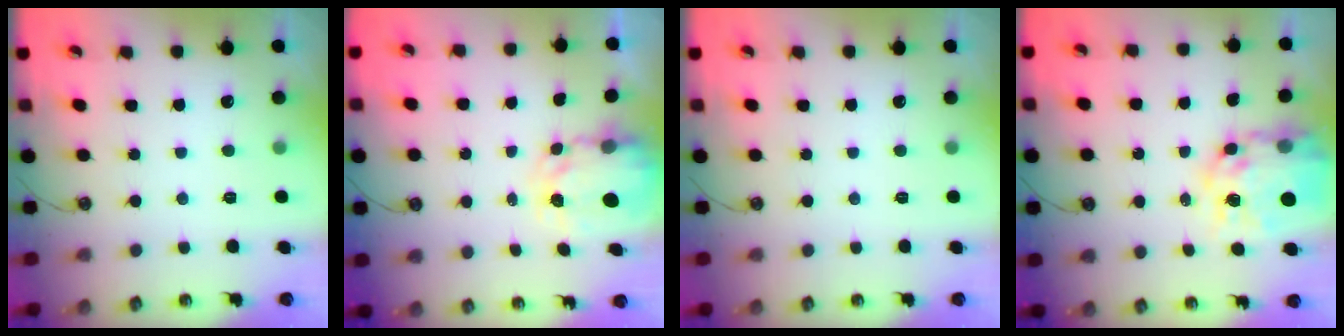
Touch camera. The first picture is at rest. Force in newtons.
{"total": 3.9, "press": 3.9, "slide": 0.1}
{"total": 0.0}
{"total": 15.3, "press": 15.2, "slide": 1.5}